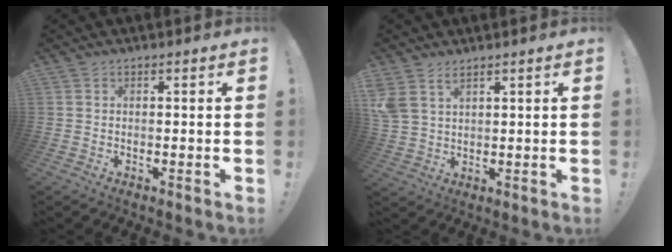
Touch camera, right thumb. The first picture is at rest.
{"total": 4.8, "force": [3.2, 2.6, 2.6], "torque": [-0.048, -0.013, 0.064]}